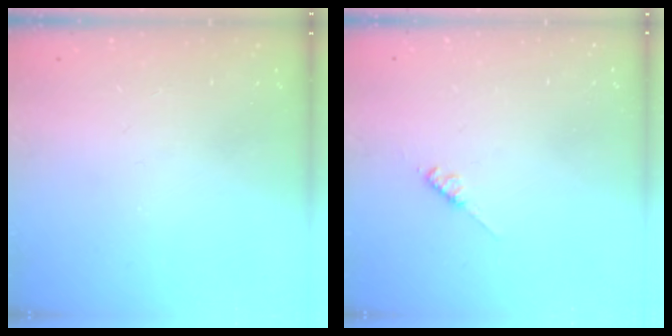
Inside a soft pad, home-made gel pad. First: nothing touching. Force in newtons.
{"total": 2.8, "press": 2.8, "slide": 0.5}